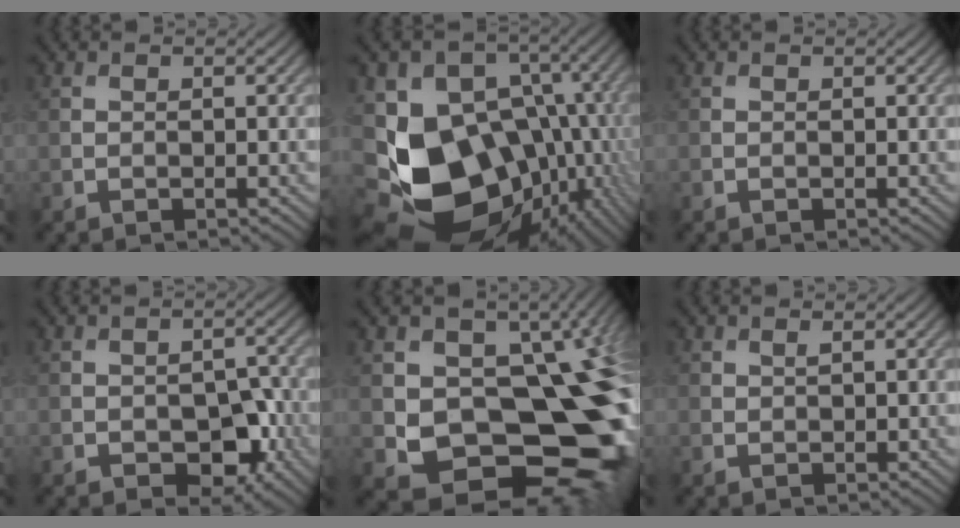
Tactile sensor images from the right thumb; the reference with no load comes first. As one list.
[{"total": 19.2, "force": [-4.7, 13.8, 12.4], "torque": [-0.235, -0.043, -0.053]}, {"total": 0.0}, {"total": 5.3, "force": [-2.0, 3.3, 3.7], "torque": [-0.043, -0.005, -0.029]}, {"total": 17.1, "force": [-2.4, 11.6, 12.3], "torque": [-0.158, -0.039, -0.024]}, {"total": 0.7, "force": [0.4, 0.3, 0.4], "torque": [-0.010, -0.001, 0.007]}]